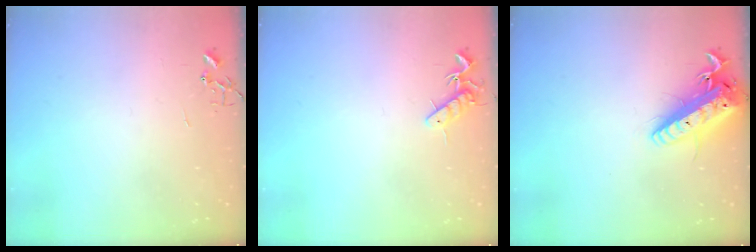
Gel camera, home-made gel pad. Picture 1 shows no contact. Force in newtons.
{"total": 7.6, "press": 7.5, "slide": 0.8}
{"total": 16.9, "press": 16.6, "slide": 3.2}